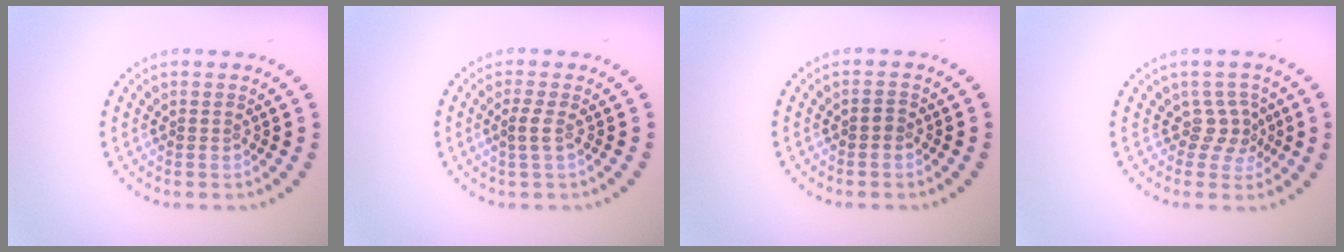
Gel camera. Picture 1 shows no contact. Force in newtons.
{"total": 1.1, "press": 0.8, "slide": 0.7}
{"total": 0.7, "press": 0.7, "slide": 0.2}
{"total": 2.2, "press": 1.5, "slide": 1.6}